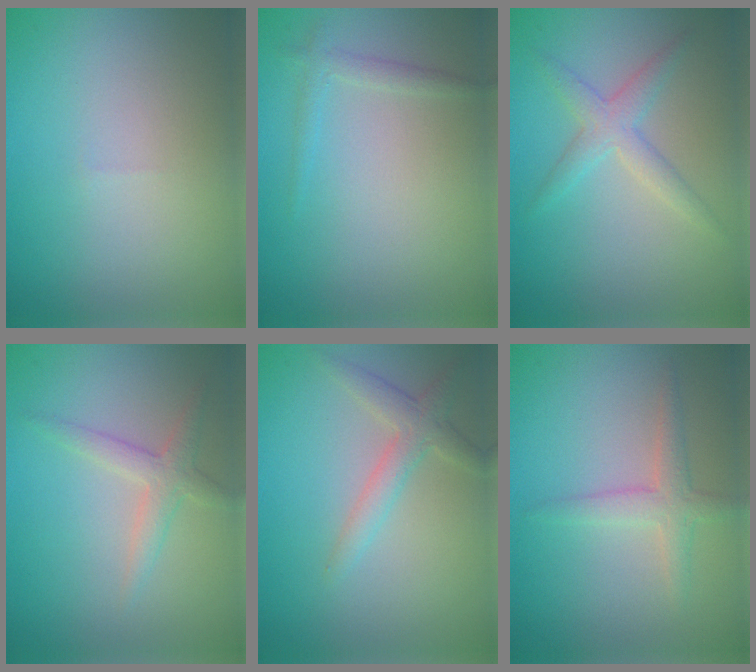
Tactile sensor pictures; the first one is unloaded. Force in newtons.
{"total": 1.2, "press": 1.2, "slide": 0.0}
{"total": 2.5, "press": 2.5, "slide": 0.1}
{"total": 2.2, "press": 2.2, "slide": 0.1}
{"total": 2.5, "press": 2.5, "slide": 0.1}
{"total": 2.2, "press": 2.2, "slide": 0.1}